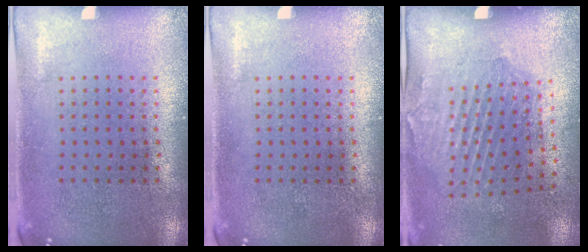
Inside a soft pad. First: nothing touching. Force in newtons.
{"total": 0.0}
{"total": 1.9, "press": 1.2, "slide": 1.6}